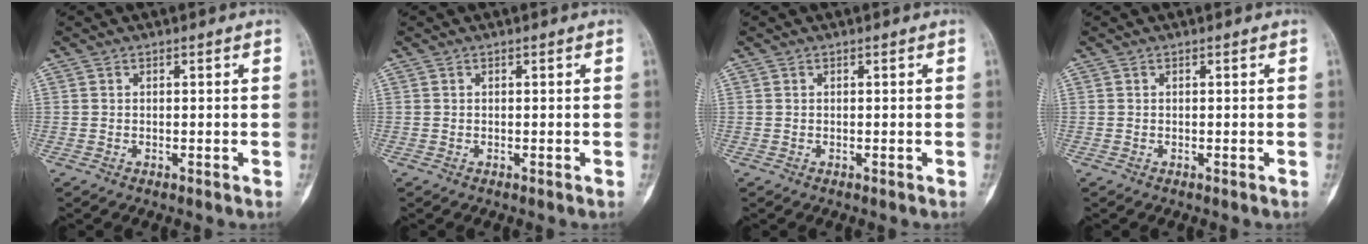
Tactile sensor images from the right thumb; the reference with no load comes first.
{"total": 0.0}
{"total": 0.0}
{"total": 0.0}